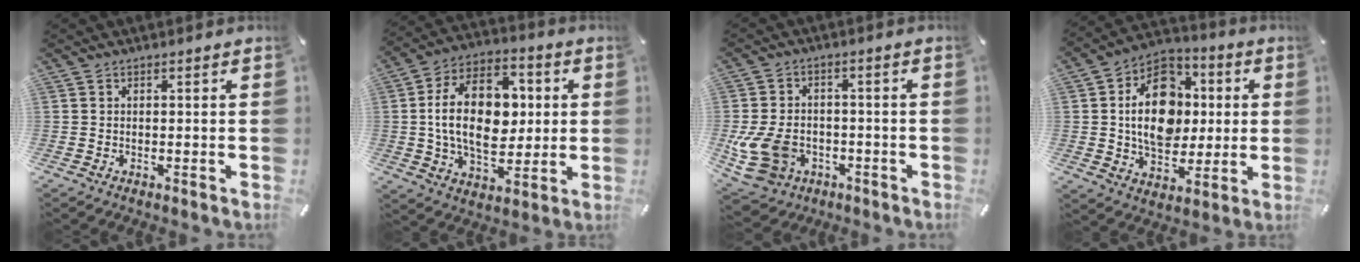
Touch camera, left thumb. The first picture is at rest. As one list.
[{"total": 20.0, "force": [1.1, 13.1, 15.1], "torque": [-0.287, 0.010, 0.014]}, {"total": 12.4, "force": [-3.6, 9.5, 7.0], "torque": [-0.161, 0.013, -0.062]}, {"total": 17.2, "force": [0.8, 13.0, 11.3], "torque": [-0.196, 0.013, 0.014]}]